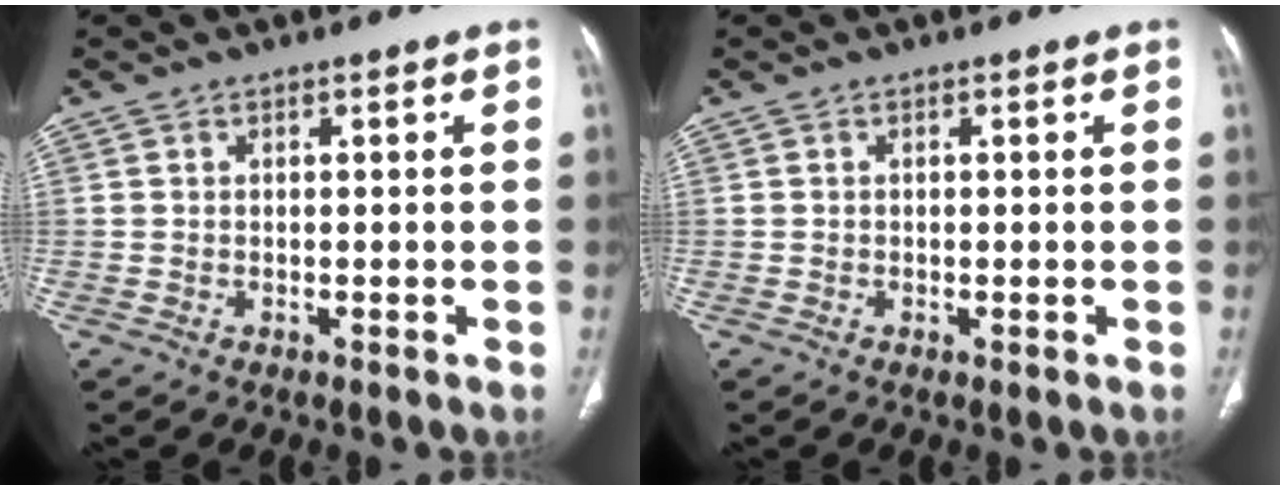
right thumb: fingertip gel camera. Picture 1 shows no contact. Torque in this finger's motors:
{"motor_torque": [0.60, -0.09, 0.44, -0.28, 0.00]}